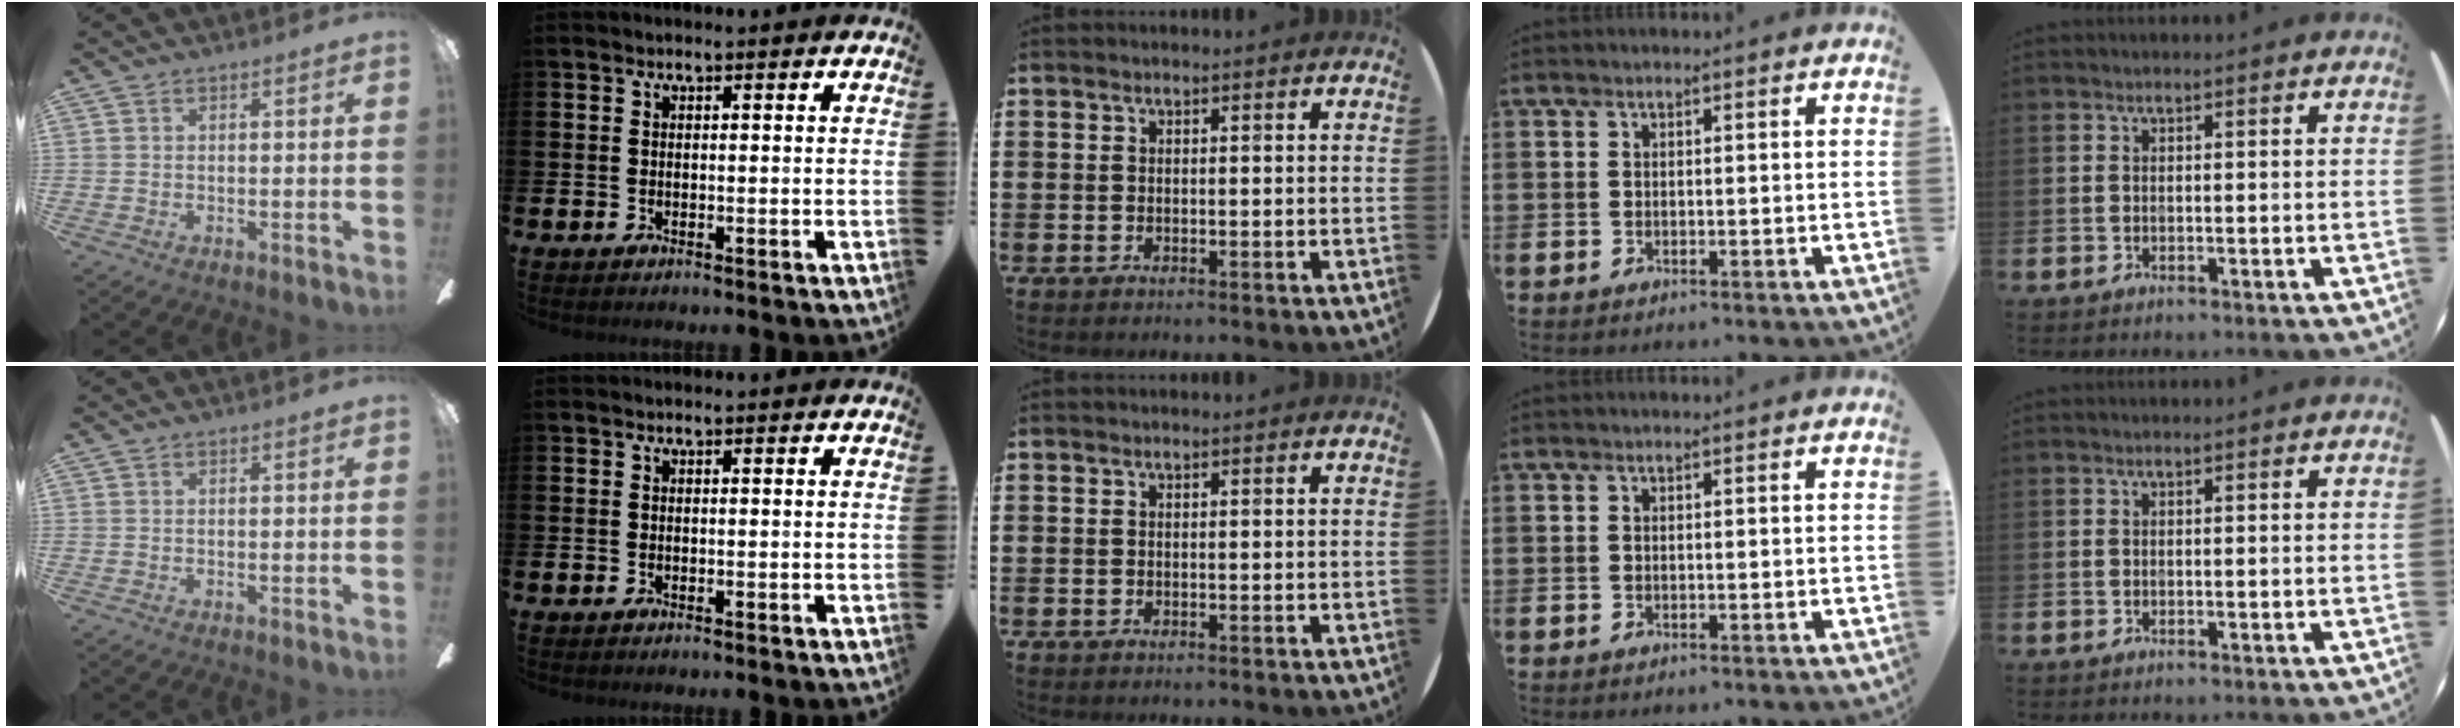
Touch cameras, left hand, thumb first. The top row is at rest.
{}